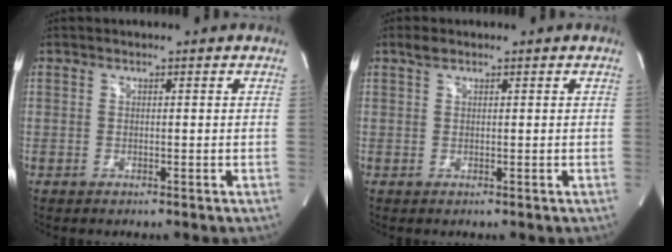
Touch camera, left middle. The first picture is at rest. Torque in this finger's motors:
{"motor_torque": [0.26, 0.18, -0.10, 0.02]}